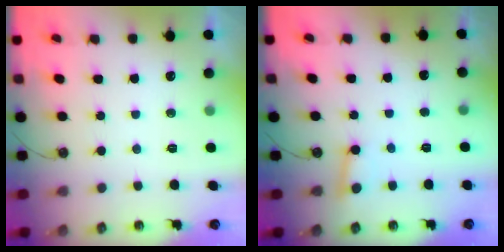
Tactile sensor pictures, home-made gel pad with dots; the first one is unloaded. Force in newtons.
{"total": 2.8, "press": 2.7, "slide": 0.6}